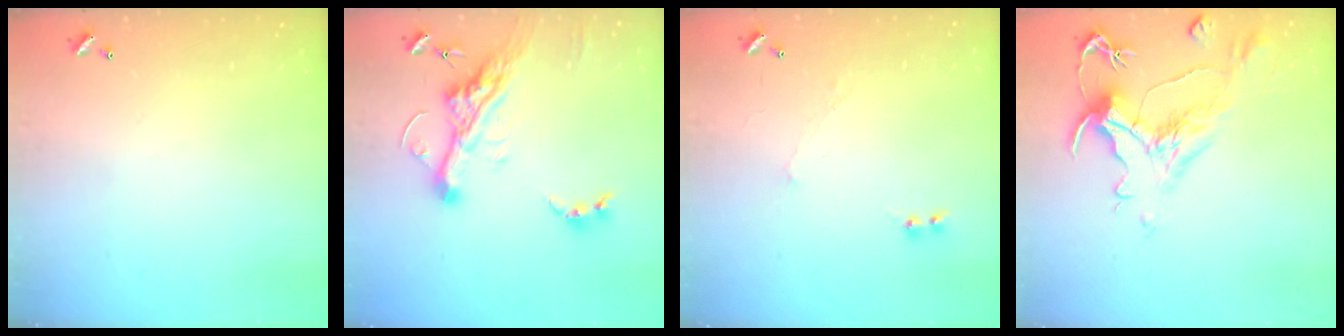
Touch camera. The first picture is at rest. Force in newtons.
{"total": 12.9, "press": 12.8, "slide": 1.9}
{"total": 0.9, "press": 0.3, "slide": 0.8}
{"total": 1.8, "press": 1.1, "slide": 1.4}